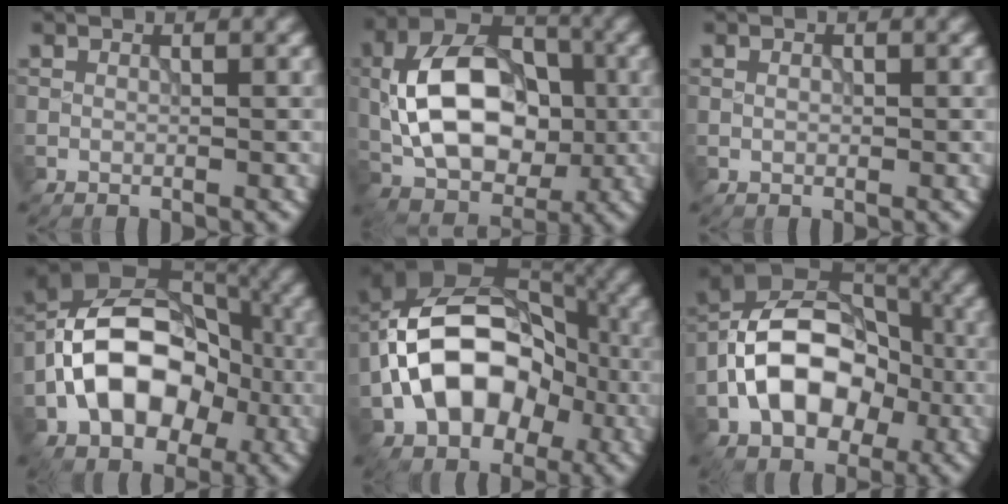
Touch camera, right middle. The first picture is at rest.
{"total": 11.1, "force": [-0.5, 7.3, 8.4], "torque": [-0.148, 0.015, -0.017]}
{"total": 0.6, "force": [0.1, 0.5, 0.4], "torque": [-0.008, 0.003, 0.001]}
{"total": 12.5, "force": [-2.6, 8.5, 8.7], "torque": [-0.134, 0.008, -0.053]}
{"total": 13.8, "force": [-2.7, 9.6, 9.5], "torque": [-0.136, 0.006, -0.051]}
{"total": 11.3, "force": [-2.6, 7.7, 7.8], "torque": [-0.130, 0.007, -0.056]}